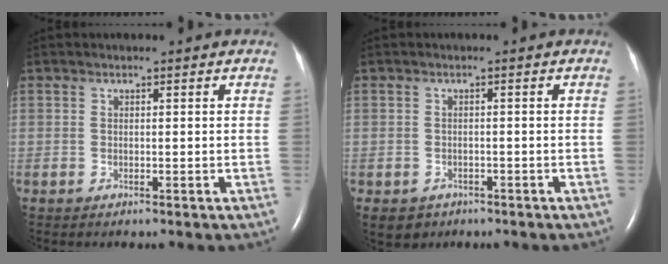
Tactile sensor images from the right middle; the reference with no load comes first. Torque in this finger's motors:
{"motor_torque": [0.12, -0.07, 0.08, 0.03]}